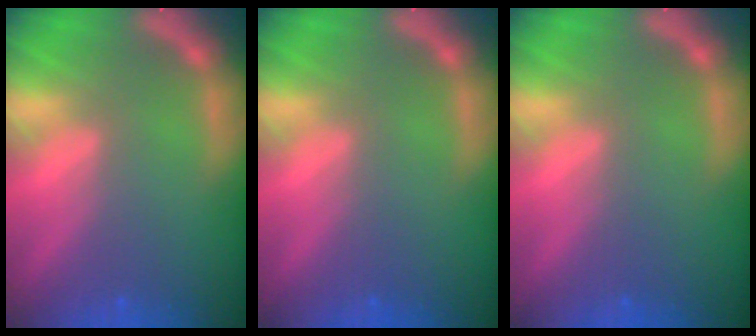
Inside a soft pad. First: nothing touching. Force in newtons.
{"total": 0.0}
{"total": 0.0}